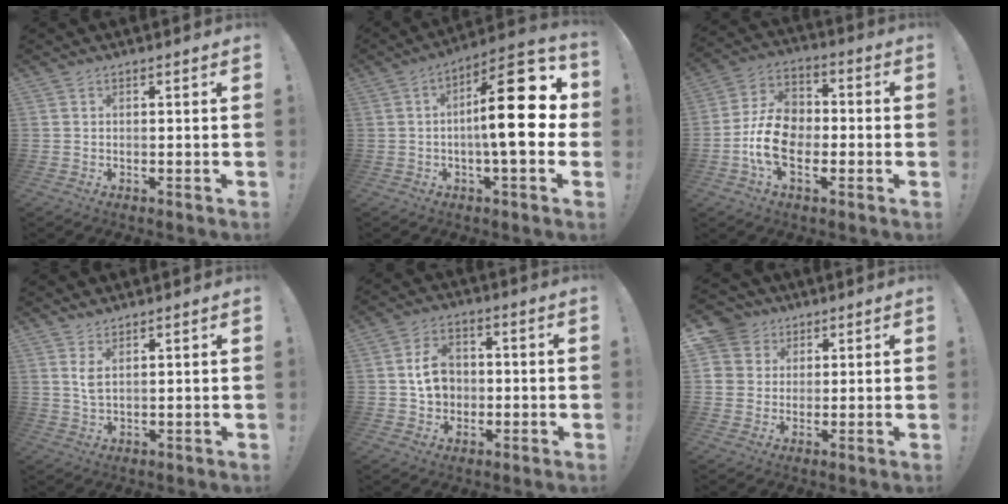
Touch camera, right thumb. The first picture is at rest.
{"total": 21.3, "force": [1.7, 6.5, 20.2], "torque": [-0.293, -0.012, 0.022]}
{"total": 14.3, "force": [-4.3, 9.8, 9.5], "torque": [-0.175, 0.034, -0.075]}
{"total": 4.0, "force": [2.3, 2.0, 2.7], "torque": [-0.047, -0.014, 0.042]}
{"total": 10.0, "force": [0.5, 8.4, 5.4], "torque": [-0.067, 0.009, 0.013]}
{"total": 7.5, "force": [2.8, 6.8, 1.6], "torque": [-0.031, -0.014, 0.057]}